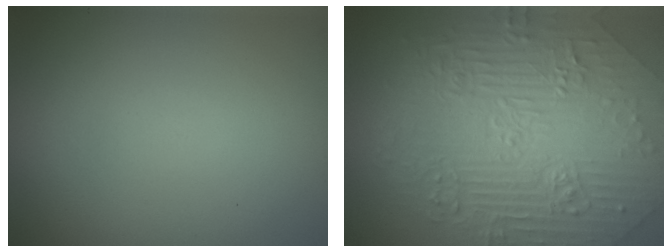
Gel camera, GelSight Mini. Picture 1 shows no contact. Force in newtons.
{"total": 11.2, "press": 7.5, "slide": 8.2}